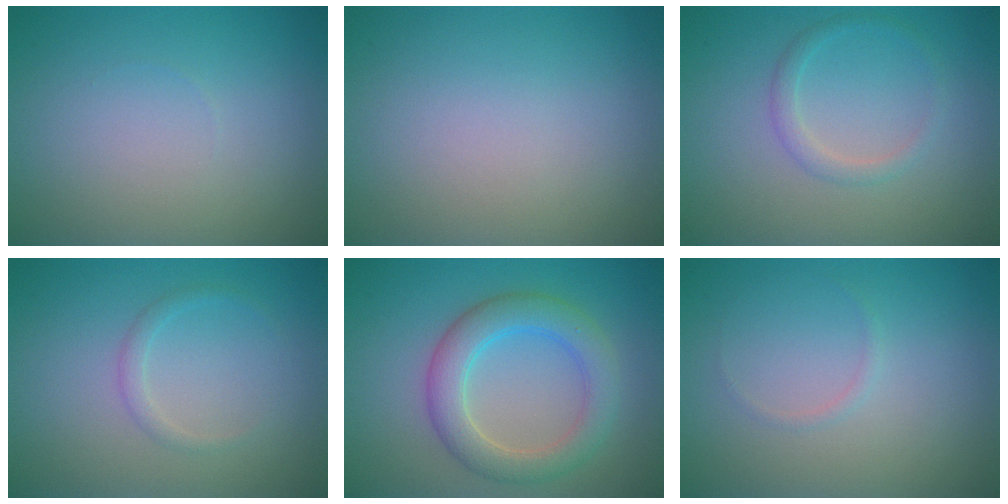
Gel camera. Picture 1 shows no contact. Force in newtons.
{"total": 0.0}
{"total": 1.6, "press": 1.6, "slide": 0.1}
{"total": 1.1, "press": 1.1, "slide": 0.1}
{"total": 4.8, "press": 4.8, "slide": 0.3}
{"total": 0.5, "press": 0.5, "slide": 0.1}